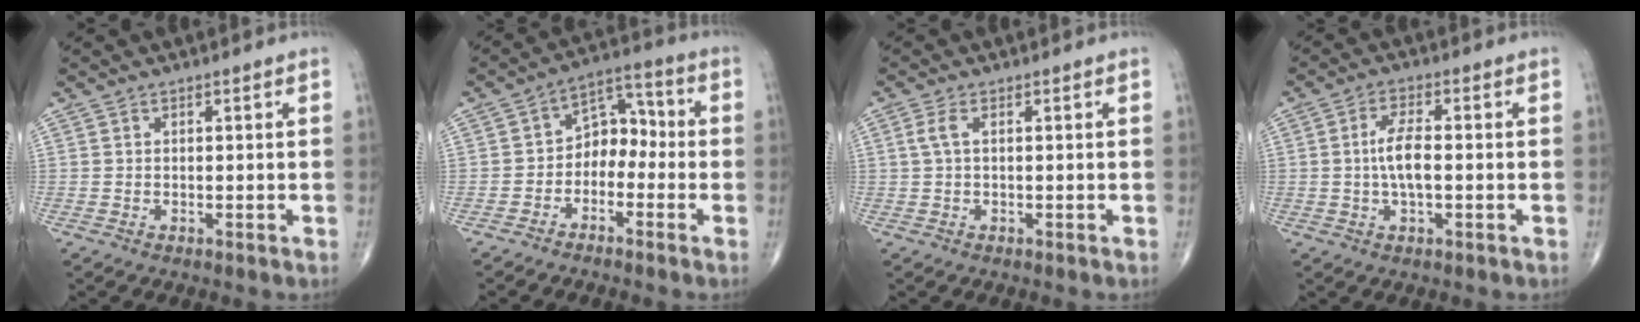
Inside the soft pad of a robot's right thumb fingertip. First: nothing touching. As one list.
[{"total": 7.5, "force": [-2.2, 5.4, 4.8], "torque": [-0.046, 0.045, -0.052]}, {"total": 1.4, "force": [0.4, 0.6, 1.2], "torque": [-0.033, 0.007, 0.010]}, {"total": 5.8, "force": [-0.3, 2.1, 5.4], "torque": [-0.114, 0.007, -0.011]}]